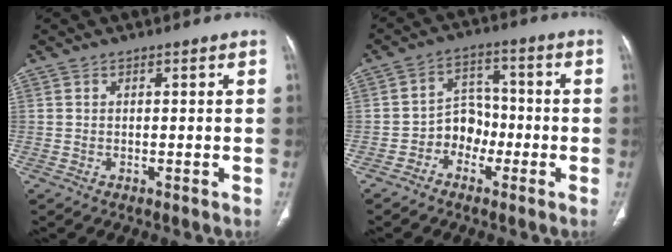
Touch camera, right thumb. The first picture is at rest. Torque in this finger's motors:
{"motor_torque": [0.18, -0.10, 0.53, -0.38, 0.02]}